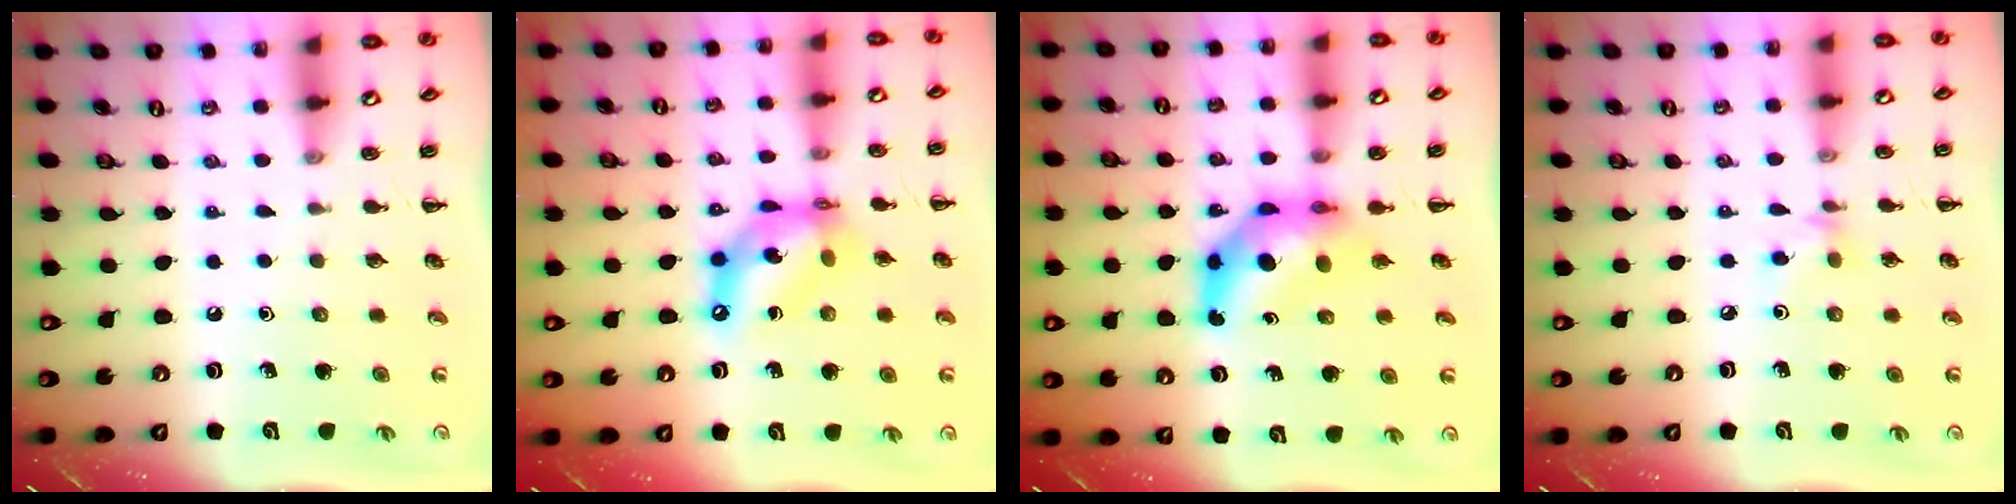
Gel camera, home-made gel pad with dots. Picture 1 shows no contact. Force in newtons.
{"total": 12.7, "press": 12.3, "slide": 3.2}
{"total": 7.6, "press": 7.2, "slide": 2.3}
{"total": 4.8, "press": 4.6, "slide": 1.2}